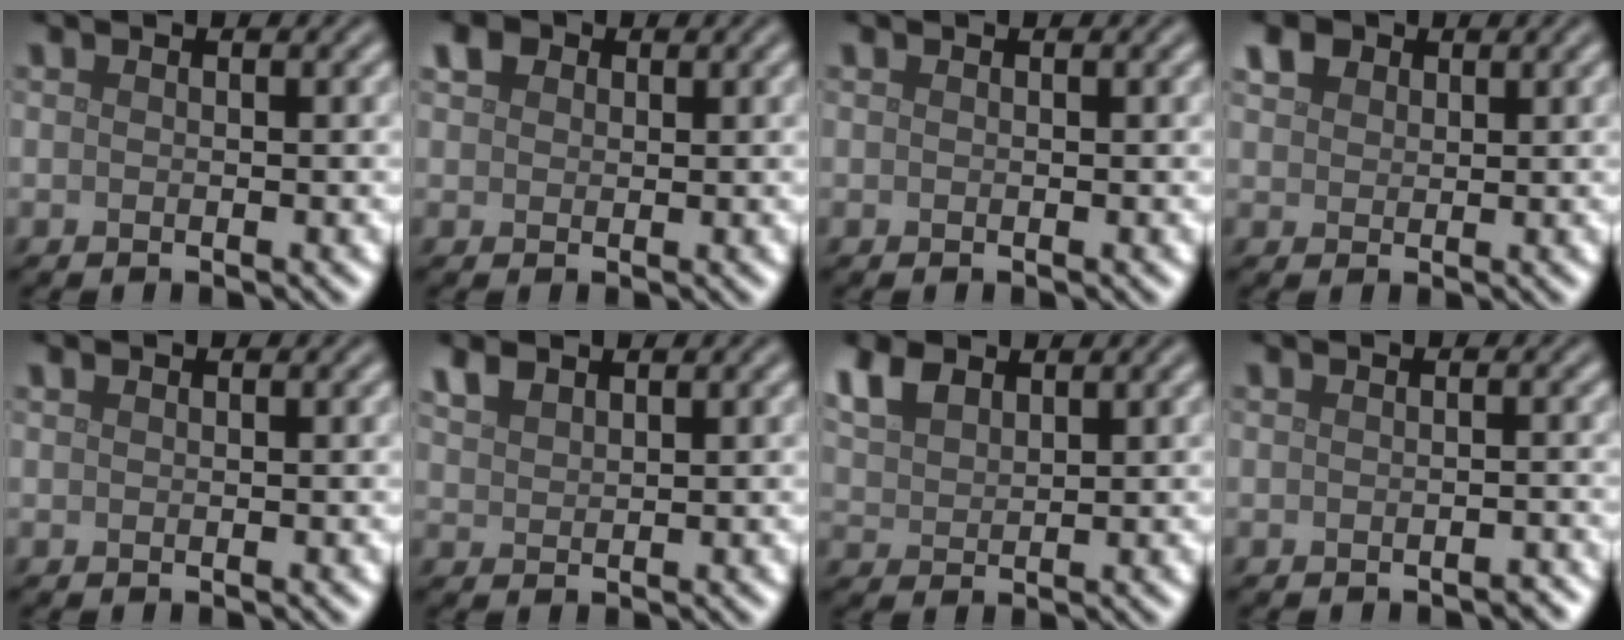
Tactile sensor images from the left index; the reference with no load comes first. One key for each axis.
{"total": 1.7, "fx": 0.8, "fy": 1.3, "fz": 0.6, "tx": -0.012, "ty": 0.005, "tz": 0.012}
{"total": 0.0}
{"total": 2.1, "fx": 1.3, "fy": 1.5, "fz": 0.8, "tx": -0.019, "ty": 0.007, "tz": 0.023}
{"total": 0.0}
{"total": 1.8, "fx": 1.5, "fy": 0.8, "fz": 0.6, "tx": -0.018, "ty": 0.005, "tz": 0.035}
{"total": 3.7, "fx": 2.4, "fy": 2.1, "fz": 1.8, "tx": -0.051, "ty": 0.007, "tz": 0.052}
{"total": 0.8, "fx": -0.7, "fy": 0.1, "fz": 0.3, "tx": -0.004, "ty": 0.002, "tz": -0.008}